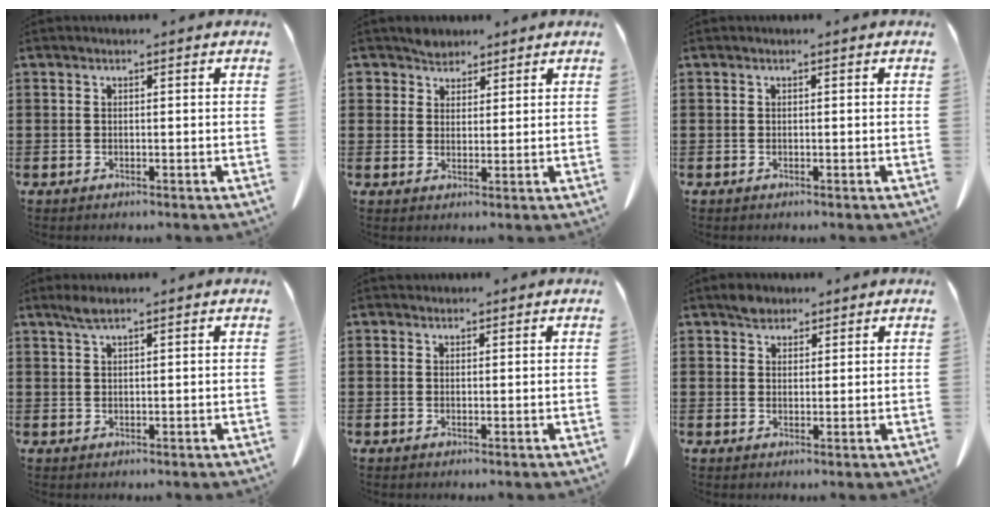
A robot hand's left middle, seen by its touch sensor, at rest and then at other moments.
{"total": 3.2, "force": [2.8, 1.6, -0.1], "torque": [-0.010, 0.005, 0.055]}
{"total": 0.0}
{"total": 2.0, "force": [1.4, 0.3, 1.4], "torque": [-0.030, 0.002, 0.025]}
{"total": 0.8, "force": [0.6, 0.4, 0.0], "torque": [-0.002, 0.002, 0.013]}
{"total": 2.5, "force": [2.1, 1.3, 0.5], "torque": [-0.006, 0.000, 0.040]}